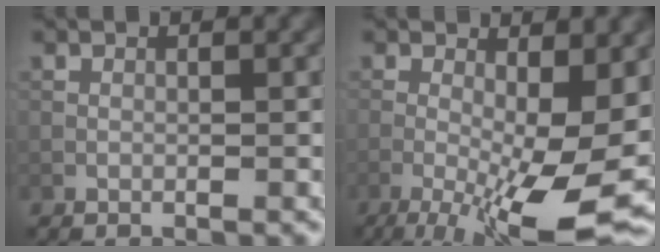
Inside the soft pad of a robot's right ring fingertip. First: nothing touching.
{"total": 12.8, "force": [-3.8, 3.8, 11.6], "torque": [-0.187, -0.009, -0.057]}